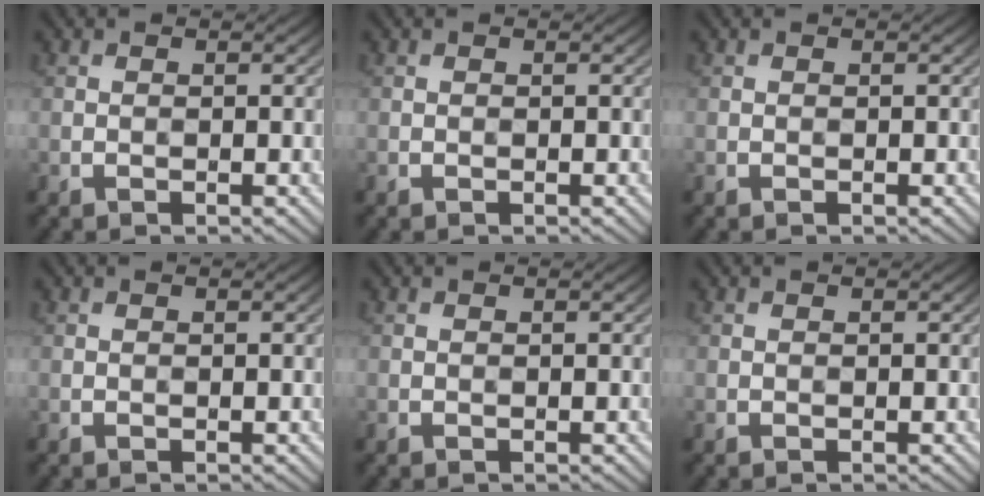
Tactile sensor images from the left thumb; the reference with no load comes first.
{"total": 0.0}
{"total": 0.0}
{"total": 0.0}
{"total": 0.0}
{"total": 0.0}